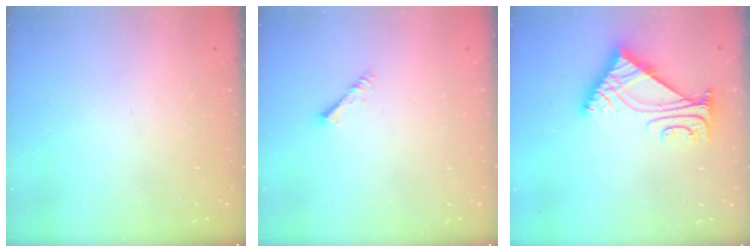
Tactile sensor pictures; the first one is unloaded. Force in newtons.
{"total": 1.6, "press": 1.5, "slide": 0.3}
{"total": 7.4, "press": 7.3, "slide": 1.0}